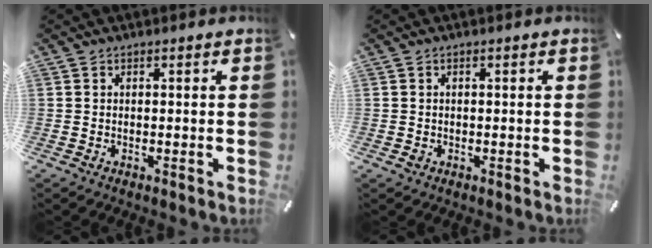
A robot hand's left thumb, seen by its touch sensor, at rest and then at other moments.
{"total": 1.0, "force": [-0.2, 0.8, 0.5], "torque": [-0.010, 0.003, -0.006]}